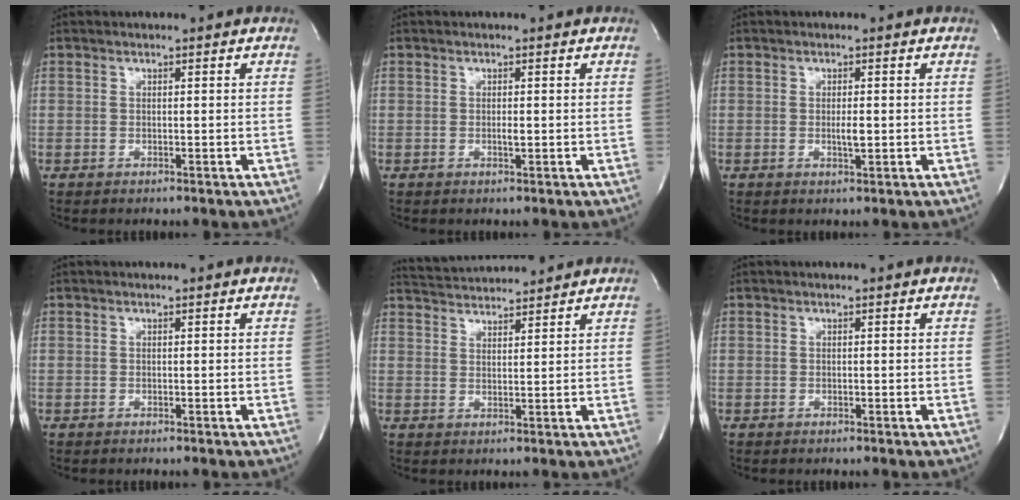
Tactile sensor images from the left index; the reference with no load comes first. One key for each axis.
{"total": 0.7, "fx": -0.2, "fy": 0.1, "fz": 0.7, "tx": -0.013, "ty": -0.002, "tz": -0.002}
{"total": 1.7, "fx": -0.2, "fy": 0.3, "fz": 1.6, "tx": -0.032, "ty": -0.003, "tz": -0.002}
{"total": 0.0}
{"total": 7.5, "fx": 7.4, "fy": 0.0, "fz": 1.3, "tx": -0.036, "ty": 0.024, "tz": 0.121}
{"total": 0.0}